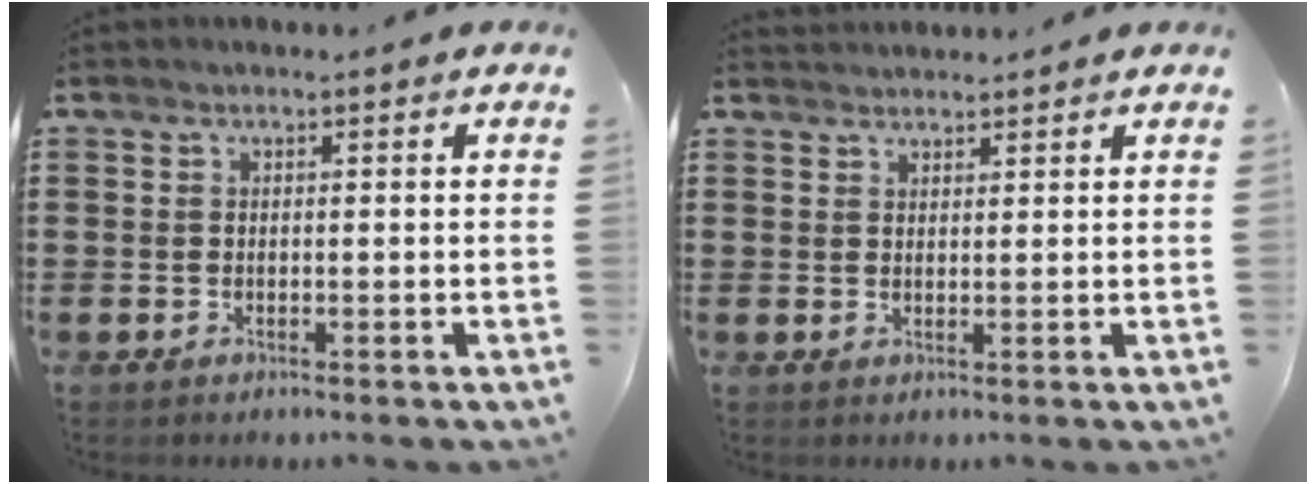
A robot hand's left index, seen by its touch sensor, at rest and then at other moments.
{"total": 1.7, "force": [1.6, 0.2, -0.1], "torque": [-0.001, 0.002, 0.033]}